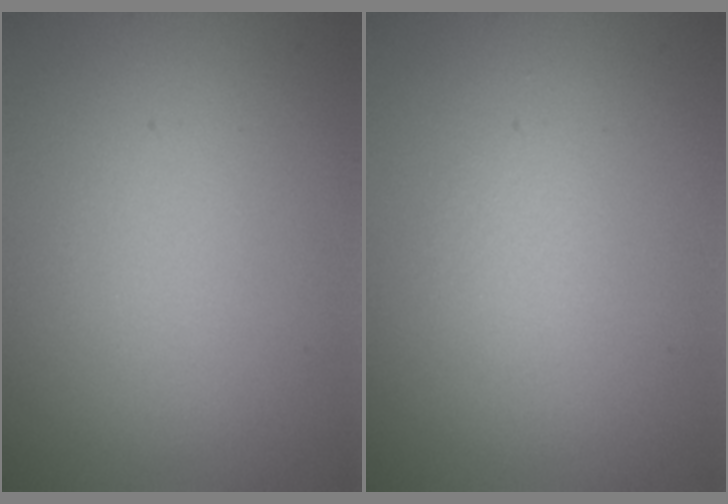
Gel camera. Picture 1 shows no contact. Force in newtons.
{"total": 0.6, "press": 0.6, "slide": 0.1}